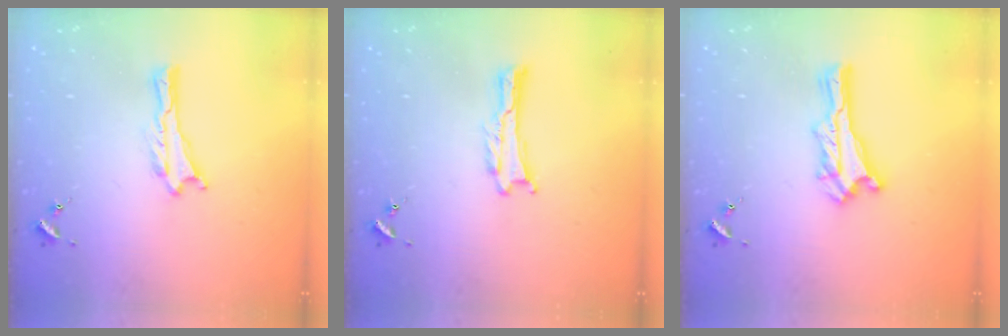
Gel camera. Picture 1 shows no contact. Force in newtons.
{"total": 0.0}
{"total": 0.6, "press": 0.5, "slide": 0.2}